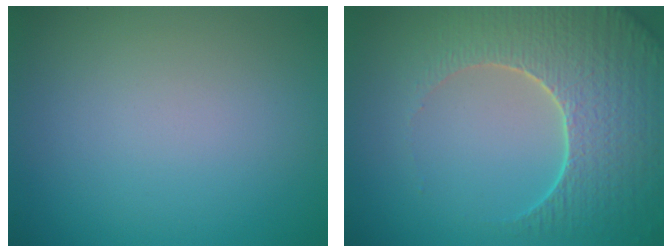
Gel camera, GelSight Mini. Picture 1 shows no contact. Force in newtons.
{"total": 6.9, "press": 5.6, "slide": 3.9}